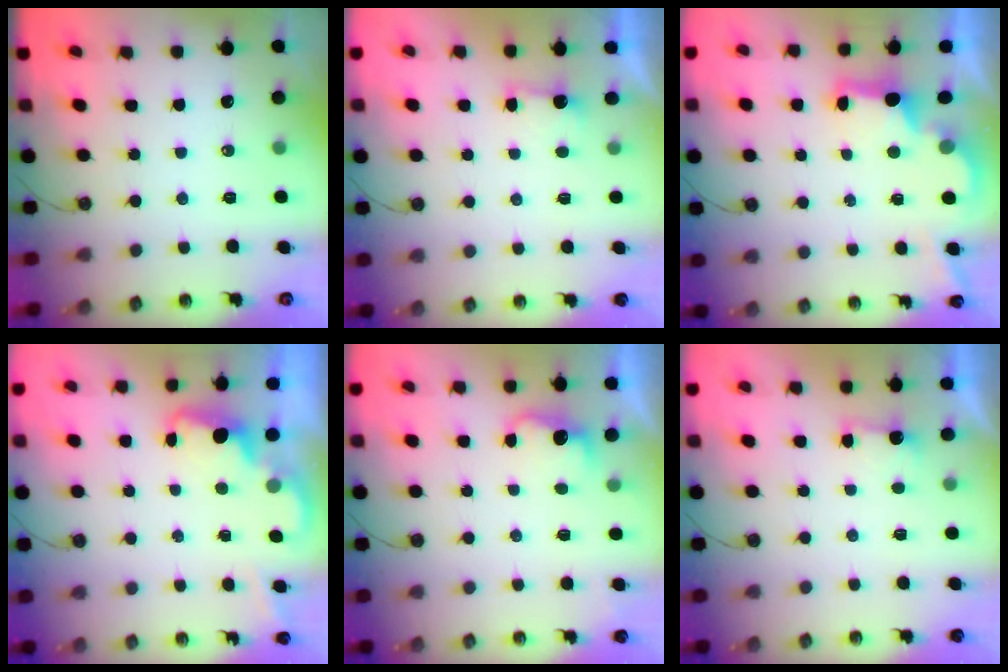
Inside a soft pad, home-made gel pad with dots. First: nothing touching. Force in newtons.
{"total": 1.6, "press": 1.4, "slide": 0.9}
{"total": 3.0, "press": 2.8, "slide": 0.9}
{"total": 2.0, "press": 1.9, "slide": 0.6}
{"total": 3.5, "press": 3.4, "slide": 0.8}
{"total": 1.6, "press": 1.4, "slide": 0.9}